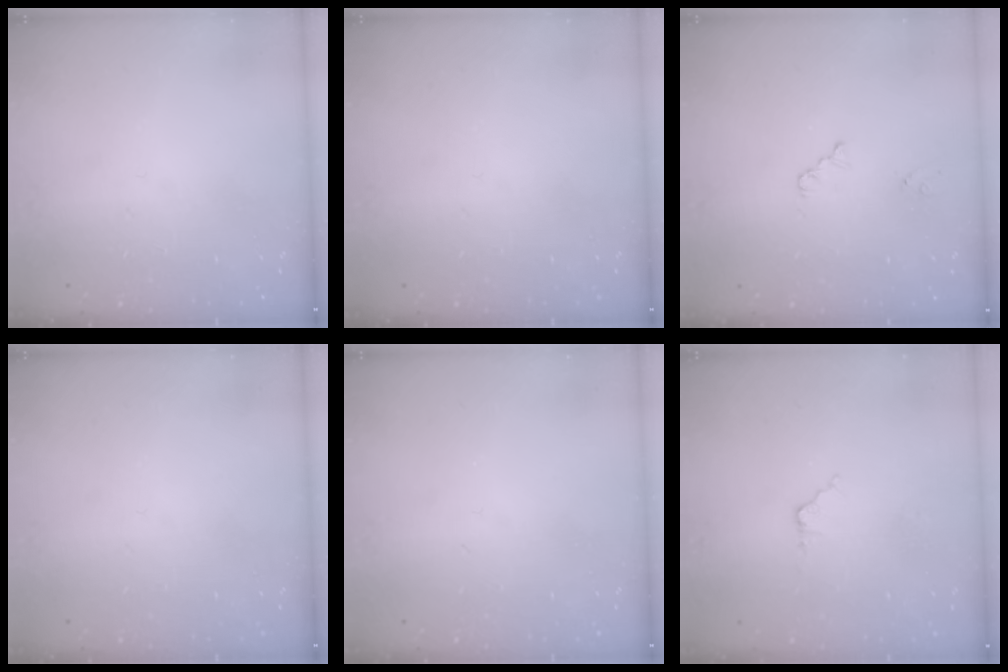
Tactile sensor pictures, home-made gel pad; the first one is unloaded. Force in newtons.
{"total": 0.0}
{"total": 2.3, "press": 2.3, "slide": 0.4}
{"total": 0.0}
{"total": 0.0}
{"total": 3.2, "press": 3.0, "slide": 1.1}